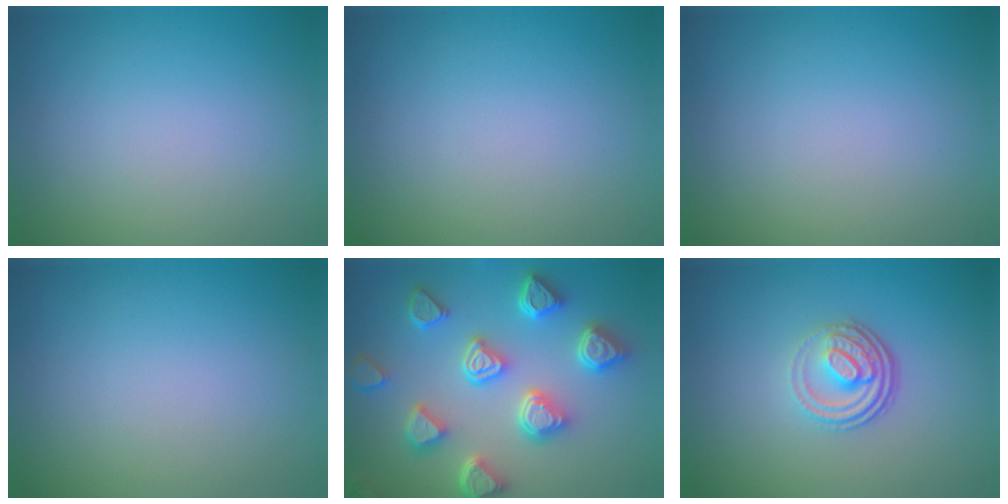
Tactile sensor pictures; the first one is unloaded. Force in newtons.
{"total": 0.0}
{"total": 0.0}
{"total": 0.0}
{"total": 6.9, "press": 6.1, "slide": 3.3}
{"total": 3.6, "press": 2.6, "slide": 2.6}